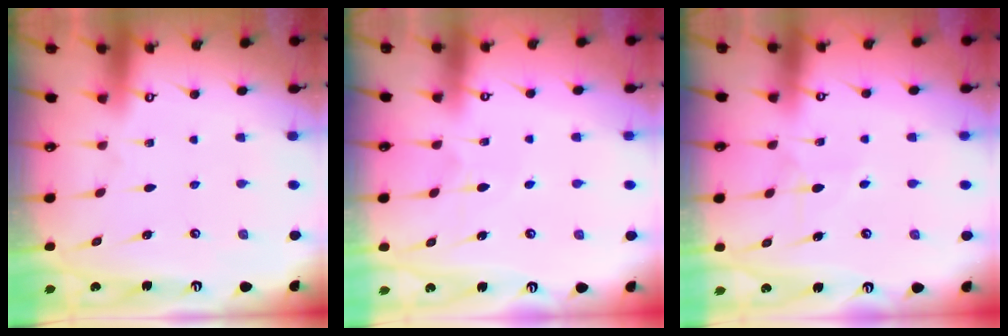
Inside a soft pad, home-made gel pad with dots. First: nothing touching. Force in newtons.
{"total": 4.1, "press": 4.1, "slide": 0.5}
{"total": 5.0, "press": 5.0, "slide": 0.2}